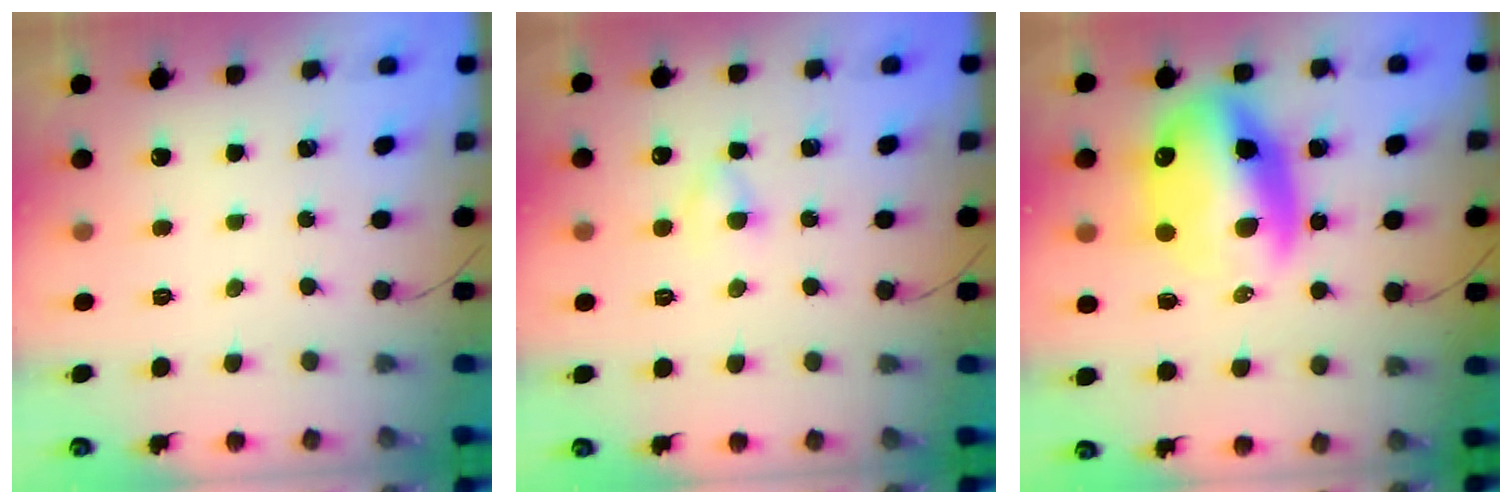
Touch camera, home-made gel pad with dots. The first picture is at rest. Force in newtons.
{"total": 2.1, "press": 1.9, "slide": 0.9}
{"total": 17.4, "press": 16.9, "slide": 3.9}